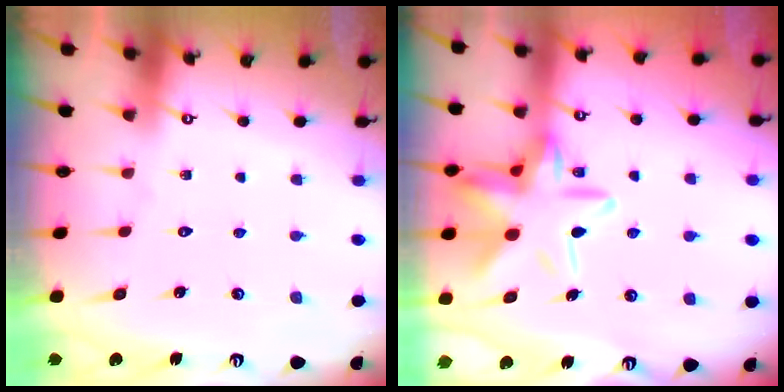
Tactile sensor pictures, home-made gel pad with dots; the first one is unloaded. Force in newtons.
{"total": 15.6, "press": 15.5, "slide": 1.3}